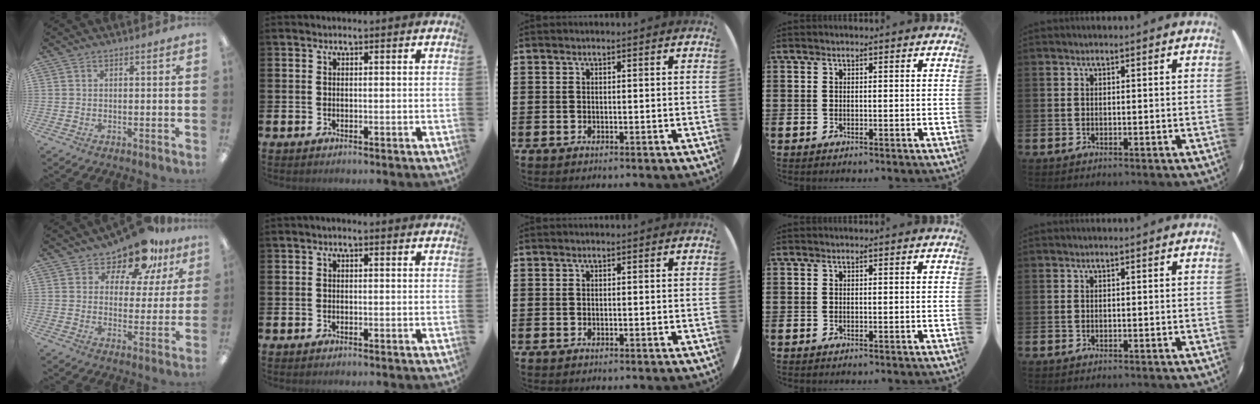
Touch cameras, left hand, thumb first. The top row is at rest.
{"thumb": {"total": 12.4, "force": [9.9, 5.4, 5.0], "torque": [-0.088, -0.064, 0.179]}, "index": {"total": 0.5, "force": [-0.3, 0.1, 0.4], "torque": [-0.006, 0.000, -0.007]}}